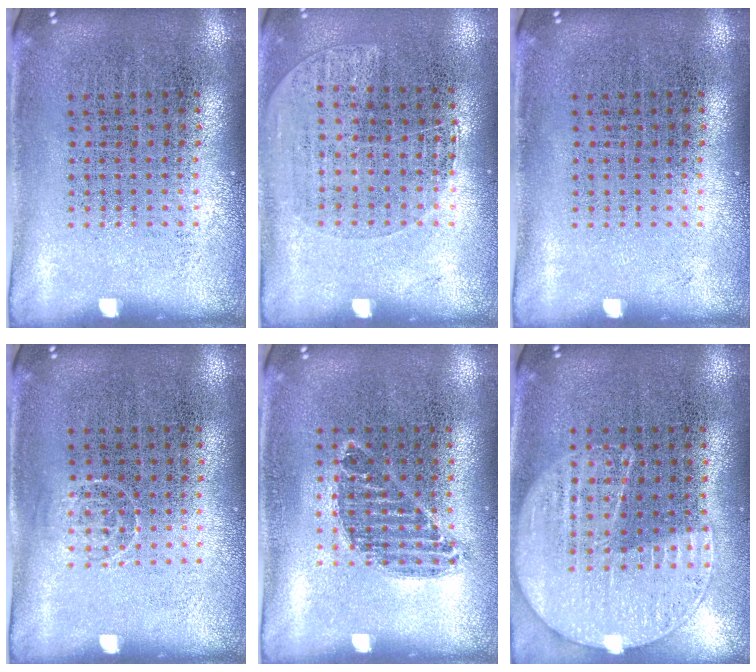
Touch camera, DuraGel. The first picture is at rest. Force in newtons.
{"total": 1.1, "press": 1.0, "slide": 0.6}
{"total": 0.0}
{"total": 0.7, "press": 0.5, "slide": 0.5}
{"total": 0.7, "press": 0.7, "slide": 0.2}
{"total": 1.1, "press": 1.1, "slide": 0.4}